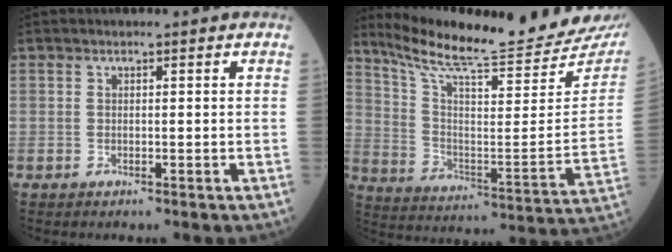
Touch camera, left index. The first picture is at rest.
{"total": 24.9, "force": [22.6, 0.9, 10.6], "torque": [-0.184, -0.091, 0.319]}